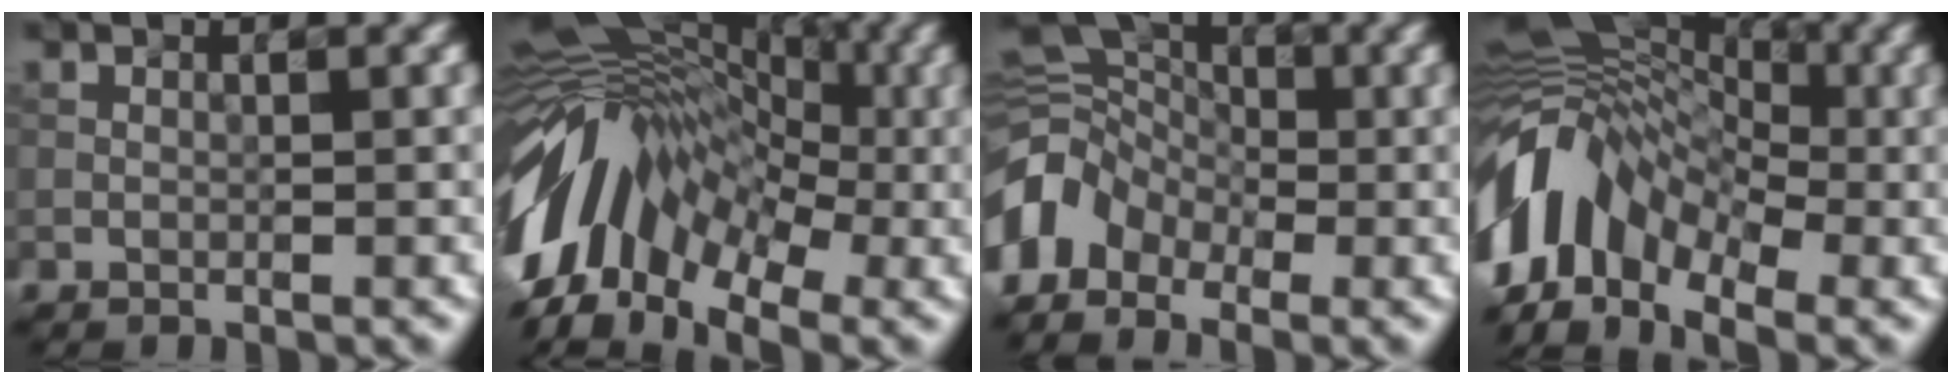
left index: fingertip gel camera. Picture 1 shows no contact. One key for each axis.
{"total": 13.3, "fx": -2.0, "fy": 8.6, "fz": 9.9, "tx": -0.184, "ty": 0.027, "tz": -0.050}
{"total": 5.8, "fx": -2.2, "fy": 4.4, "fz": 2.9, "tx": -0.045, "ty": 0.009, "tz": -0.062}
{"total": 12.0, "fx": -3.2, "fy": 7.8, "fz": 8.5, "tx": -0.158, "ty": 0.017, "tz": -0.081}